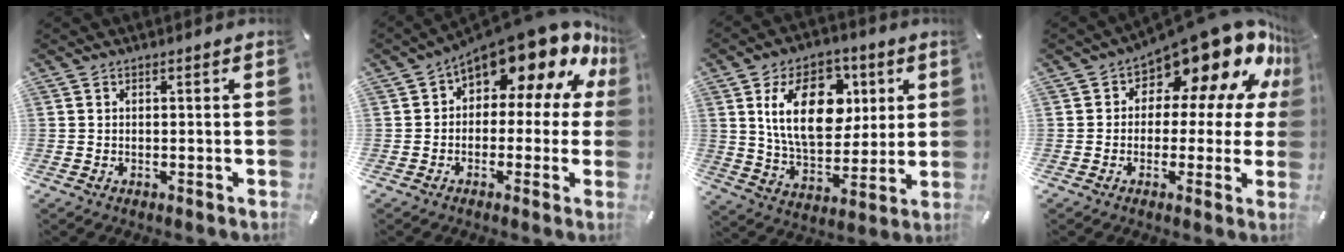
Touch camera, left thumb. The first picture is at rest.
{"total": 15.4, "force": [10.1, 6.6, 9.6], "torque": [-0.151, -0.079, 0.174]}
{"total": 18.5, "force": [5.8, 12.1, 12.6], "torque": [-0.215, 0.008, 0.101]}
{"total": 16.4, "force": [9.9, 8.2, 10.1], "torque": [-0.146, -0.081, 0.169]}